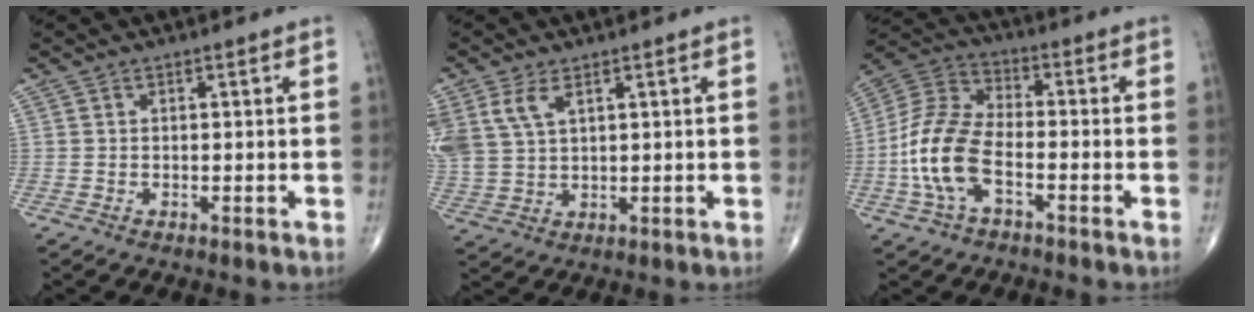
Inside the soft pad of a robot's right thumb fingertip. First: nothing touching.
{"total": 8.0, "force": [3.8, 4.4, 5.5], "torque": [-0.130, -0.001, 0.088]}
{"total": 12.9, "force": [-4.0, 6.4, 10.5], "torque": [-0.222, 0.033, -0.082]}